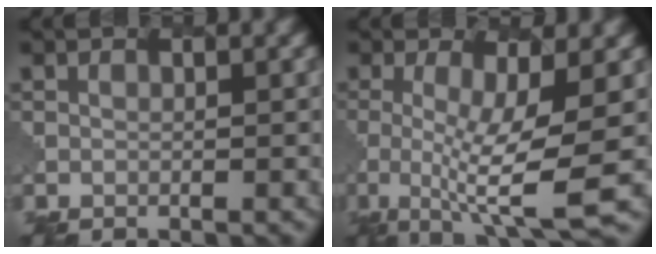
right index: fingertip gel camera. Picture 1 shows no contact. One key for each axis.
{"total": 6.9, "fx": -0.7, "fy": 1.4, "fz": 6.8, "tx": -0.119, "ty": -0.014, "tz": -0.015}